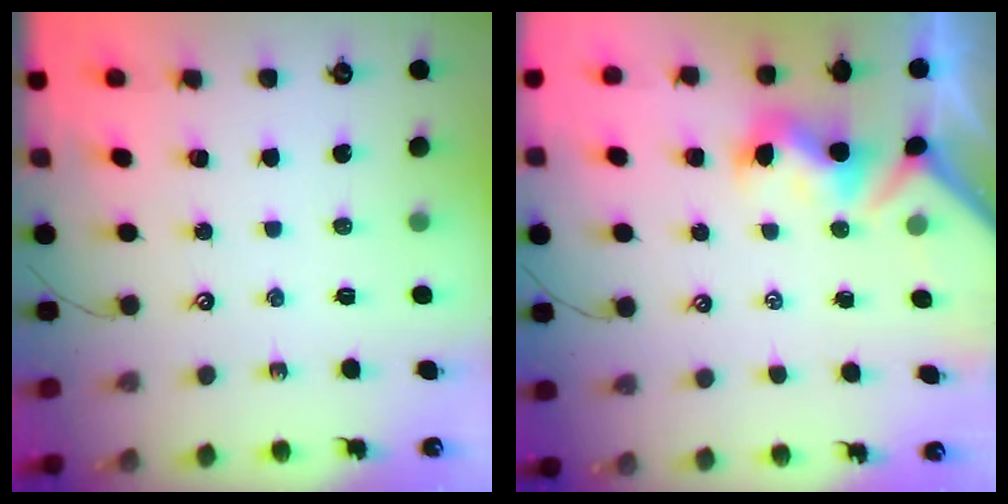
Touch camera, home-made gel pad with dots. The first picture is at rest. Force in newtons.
{"total": 3.2, "press": 3.1, "slide": 0.8}